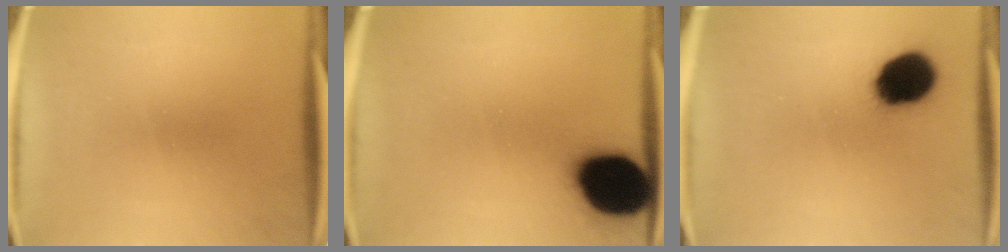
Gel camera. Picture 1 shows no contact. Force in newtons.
{"total": 19.9}
{"total": 14.1}